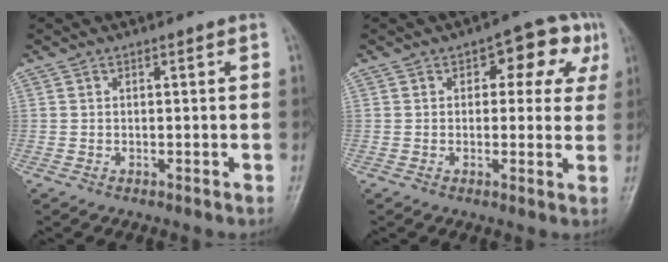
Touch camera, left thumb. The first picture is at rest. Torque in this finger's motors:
{"motor_torque": [0.15, 0.20, 0.20, 0.10, 0.08]}